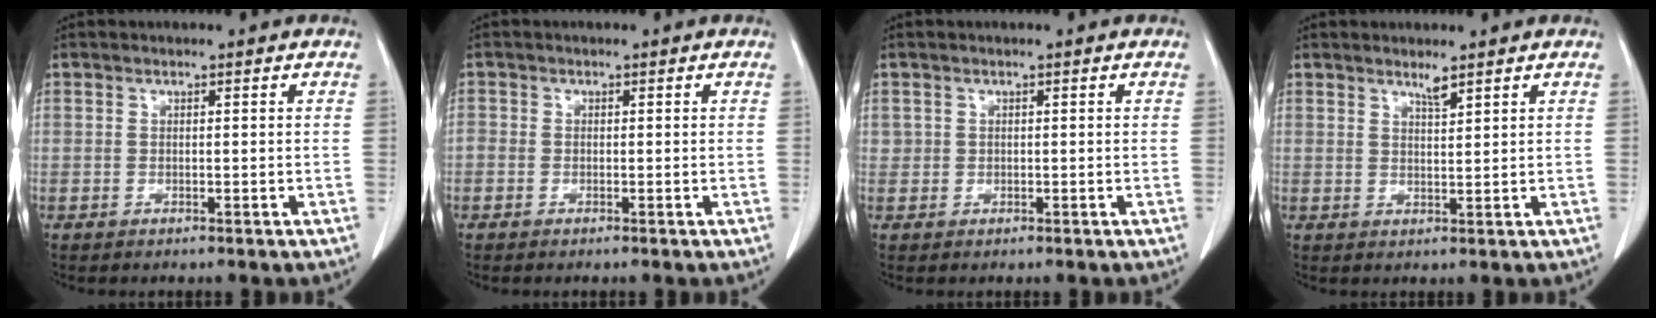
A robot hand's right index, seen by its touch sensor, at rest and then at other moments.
{"total": 1.0, "force": [-0.4, 0.7, 0.5], "torque": [-0.012, -0.001, -0.012]}
{"total": 0.7, "force": [0.2, 0.7, 0.1], "torque": [0.008, 0.004, 0.001]}
{"total": 1.7, "force": [1.5, -0.1, 0.9], "torque": [-0.018, -0.006, 0.028]}